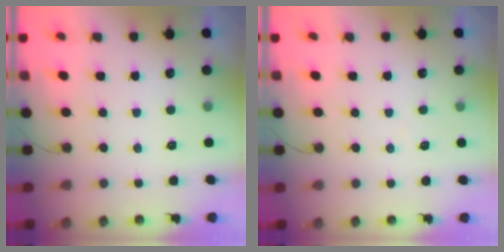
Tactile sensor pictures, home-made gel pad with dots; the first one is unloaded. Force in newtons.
{"total": 2.8, "press": 2.7, "slide": 0.5}